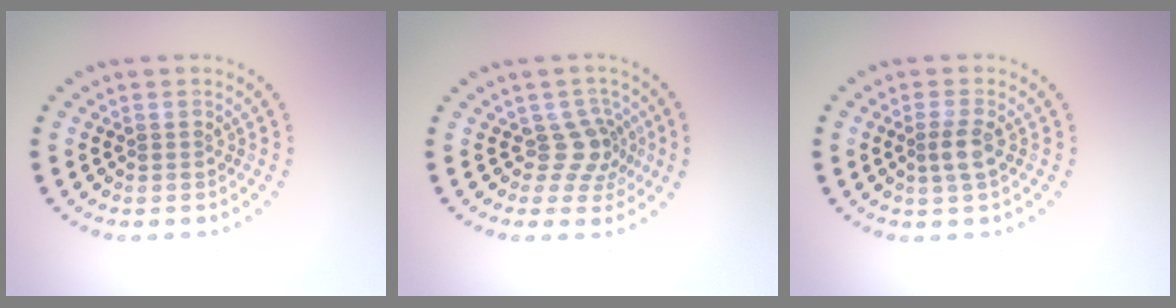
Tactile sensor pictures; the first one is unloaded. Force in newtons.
{"total": 2.7, "press": 1.9, "slide": 1.9}
{"total": 1.9, "press": 1.6, "slide": 0.9}